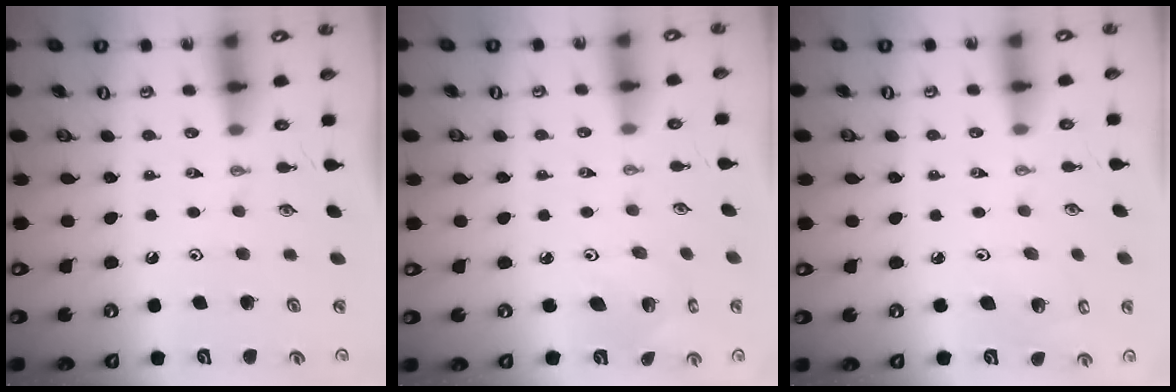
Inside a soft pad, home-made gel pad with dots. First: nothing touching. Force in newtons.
{"total": 3.2, "press": 3.2, "slide": 0.2}
{"total": 3.6, "press": 3.2, "slide": 1.6}